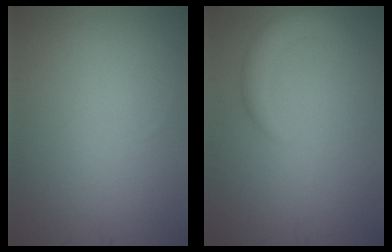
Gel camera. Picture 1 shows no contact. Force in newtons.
{"total": 2.6, "press": 2.5, "slide": 0.2}